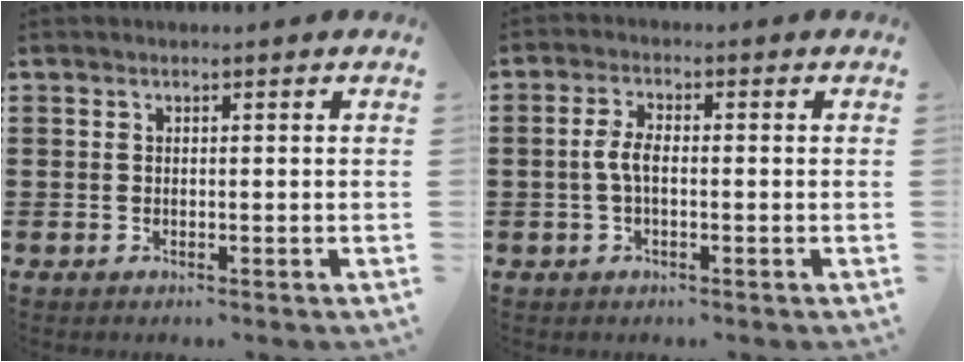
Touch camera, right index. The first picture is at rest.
{"total": 3.6, "force": [-0.5, 1.4, 3.2], "torque": [-0.082, -0.003, -0.017]}